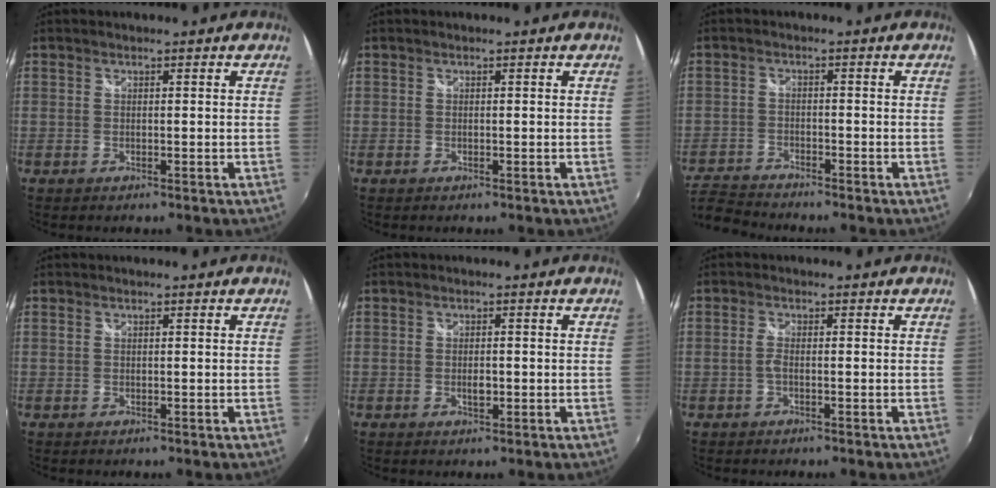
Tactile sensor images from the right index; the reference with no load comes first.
{"total": 0.0}
{"total": 6.8, "force": [-6.6, 1.1, 1.2], "torque": [-0.050, -0.009, -0.132]}
{"total": 0.0}
{"total": 1.7, "force": [-0.4, 0.8, 1.4], "torque": [-0.027, 0.000, -0.007]}
{"total": 1.3, "force": [-0.5, 0.2, 1.2], "torque": [-0.026, 0.001, -0.011]}